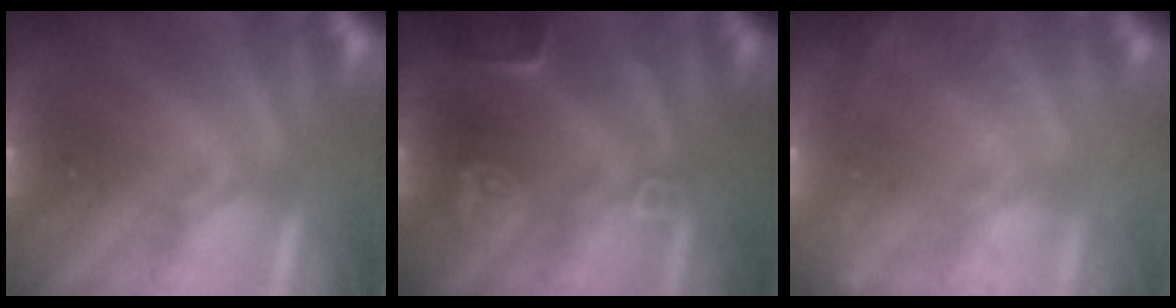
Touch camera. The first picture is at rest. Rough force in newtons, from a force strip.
{"total": 2.6}
{"total": 8.5}